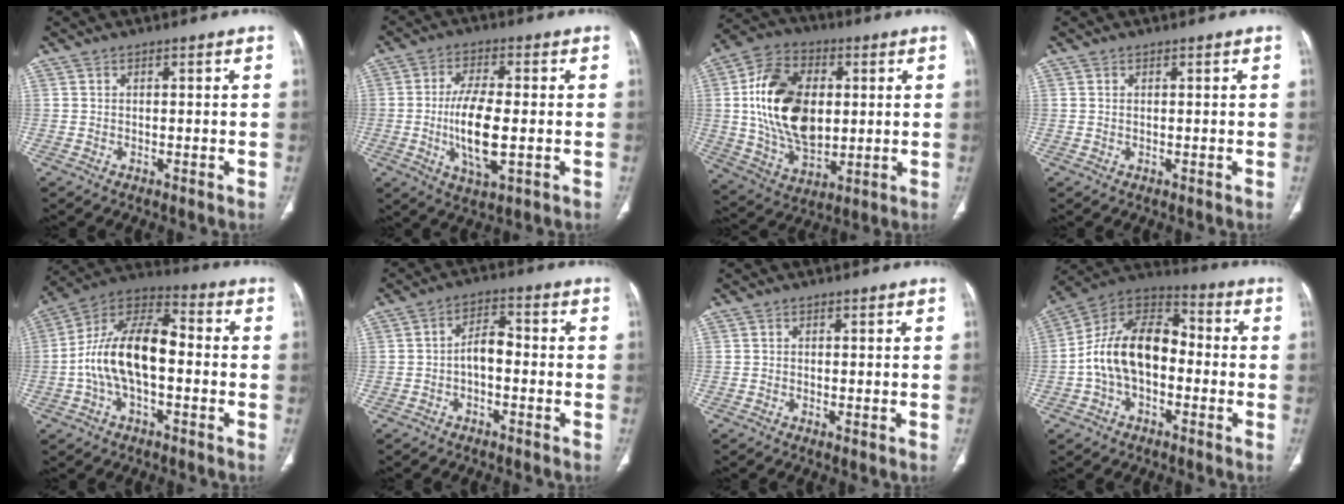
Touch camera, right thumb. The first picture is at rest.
{"total": 11.0, "force": [-1.4, 4.1, 10.1], "torque": [-0.198, -0.005, -0.024]}
{"total": 20.5, "force": [2.3, 13.2, 15.5], "torque": [-0.260, -0.003, 0.049]}
{"total": 0.0}
{"total": 16.3, "force": [-1.8, 8.3, 13.9], "torque": [-0.253, 0.045, -0.040]}
{"total": 4.8, "force": [-1.2, 2.6, 3.9], "torque": [-0.058, 0.026, -0.027]}
{"total": 0.5, "force": [-0.2, 0.1, 0.5], "torque": [-0.014, -0.003, -0.003]}
{"total": 16.1, "force": [-2.1, 10.3, 12.2], "torque": [-0.202, 0.048, -0.045]}